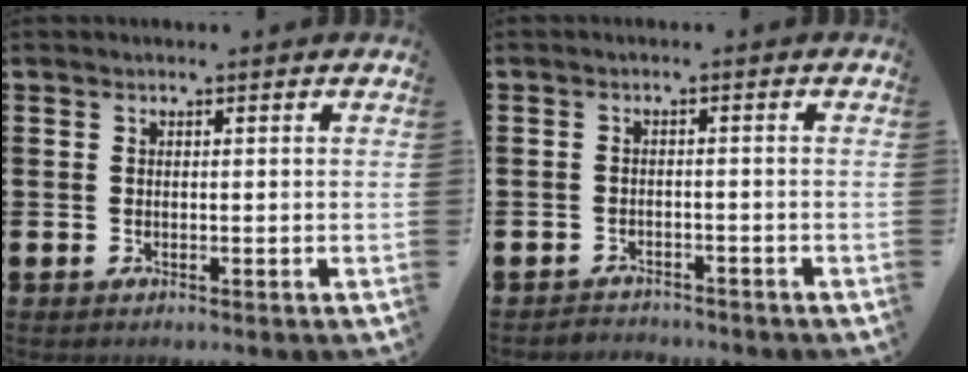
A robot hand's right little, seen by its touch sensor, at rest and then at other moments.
{"total": 1.6, "force": [-1.5, 0.1, -0.3], "torque": [-0.001, 0.004, -0.036]}